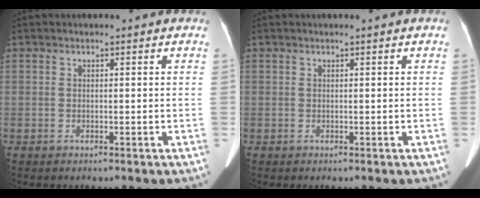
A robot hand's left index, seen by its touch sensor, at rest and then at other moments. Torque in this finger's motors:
{"motor_torque": [0.12, -0.24, -0.07, 0.03]}